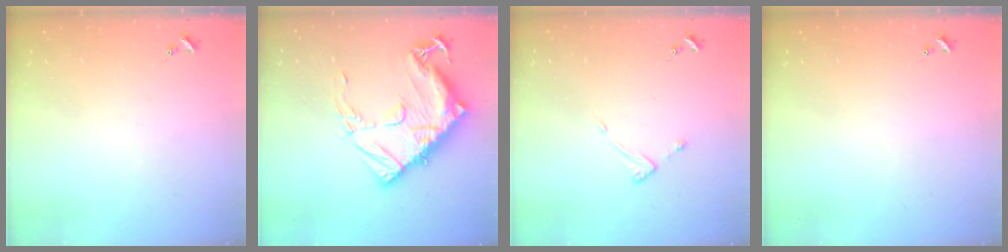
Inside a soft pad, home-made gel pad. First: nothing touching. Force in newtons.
{"total": 19.9, "press": 19.8, "slide": 1.7}
{"total": 4.1, "press": 4.0, "slide": 0.4}
{"total": 0.0}